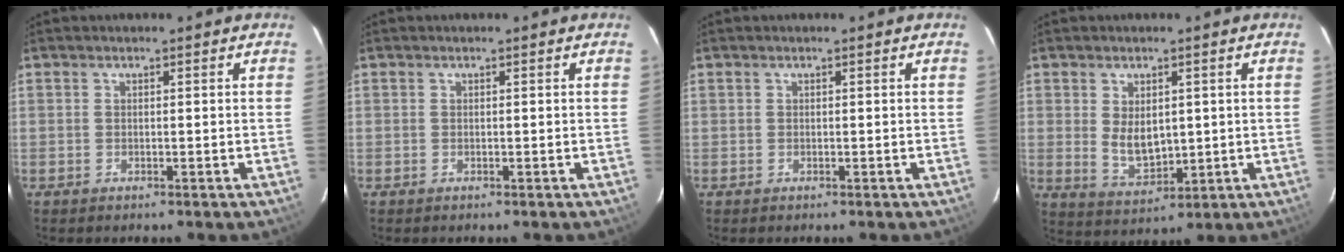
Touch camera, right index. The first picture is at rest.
{"total": 0.0}
{"total": 0.0}
{"total": 6.6, "force": [1.0, 4.1, 5.0], "torque": [-0.089, -0.007, 0.033]}